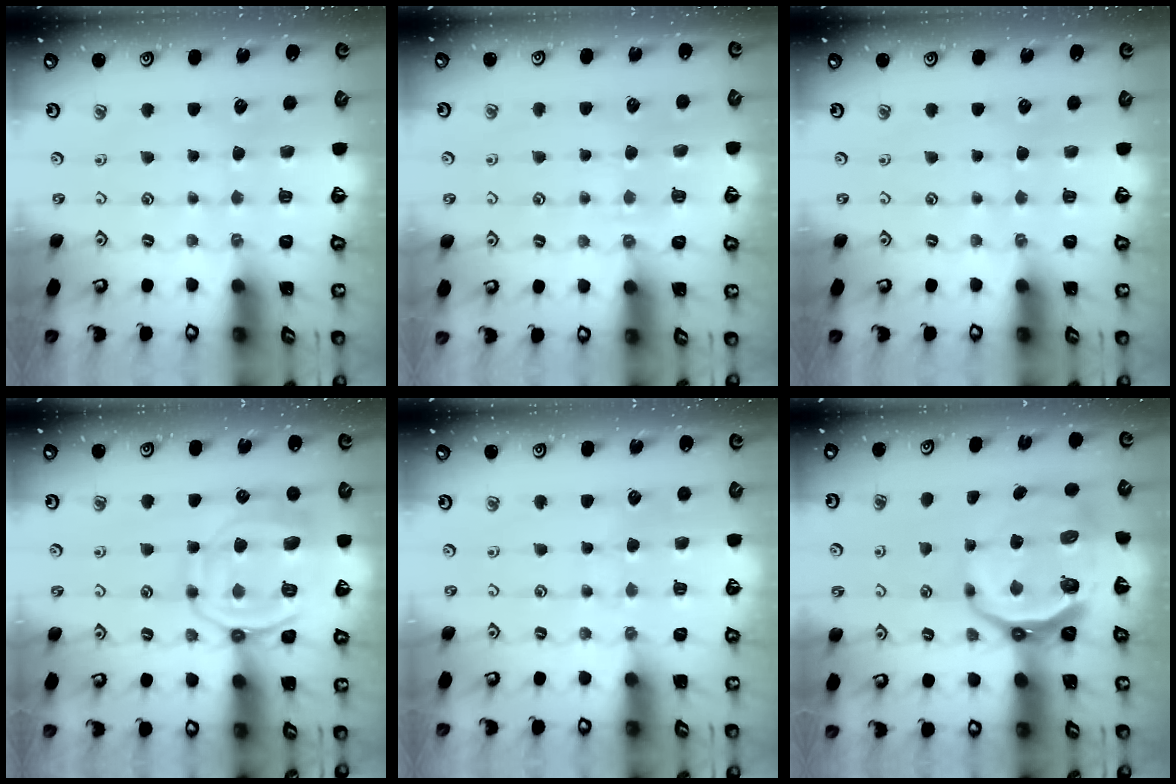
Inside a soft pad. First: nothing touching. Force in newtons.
{"total": 2.9, "press": 2.8, "slide": 0.6}
{"total": 0.0}
{"total": 13.9, "press": 13.9, "slide": 1.4}
{"total": 3.8, "press": 3.8, "slide": 0.3}
{"total": 11.0, "press": 10.1, "slide": 4.2}